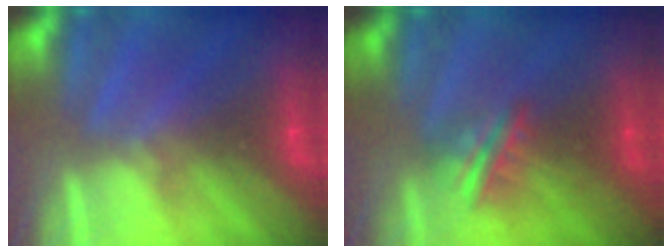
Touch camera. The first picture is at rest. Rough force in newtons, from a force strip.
{"total": 3.0}